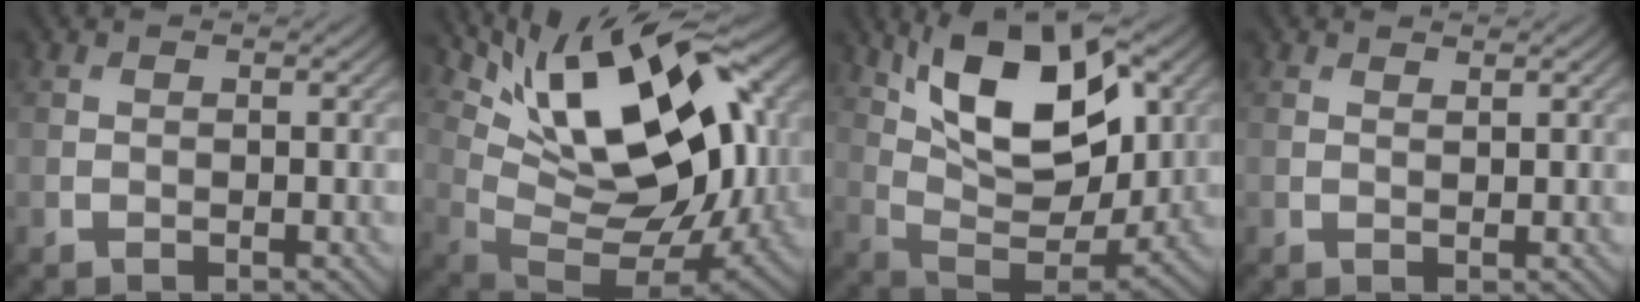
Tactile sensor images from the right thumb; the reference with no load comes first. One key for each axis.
{"total": 18.0, "fx": 6.5, "fy": 8.6, "fz": 14.5, "tx": -0.254, "ty": 0.015, "tz": 0.118}
{"total": 15.4, "fx": 7.3, "fy": 7.1, "fz": 11.5, "tx": -0.205, "ty": 0.007, "tz": 0.112}
{"total": 0.7, "fx": 0.7, "fy": 0.1, "fz": 0.2, "tx": -0.002, "ty": -0.002, "tz": 0.013}